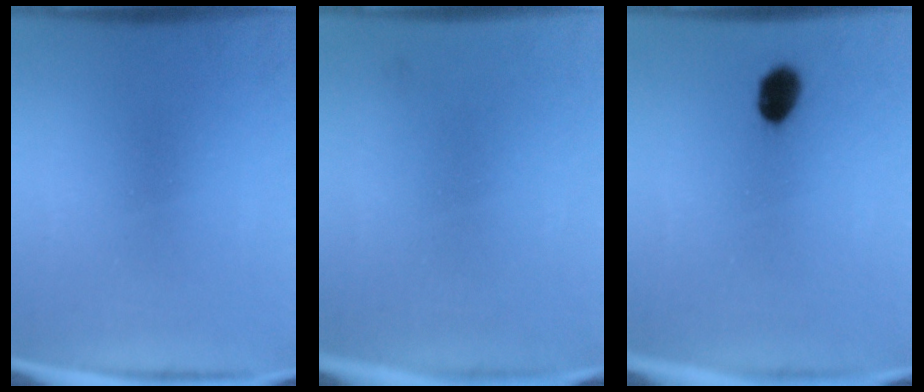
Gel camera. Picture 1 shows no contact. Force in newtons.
{"total": 1.1}
{"total": 5.1}